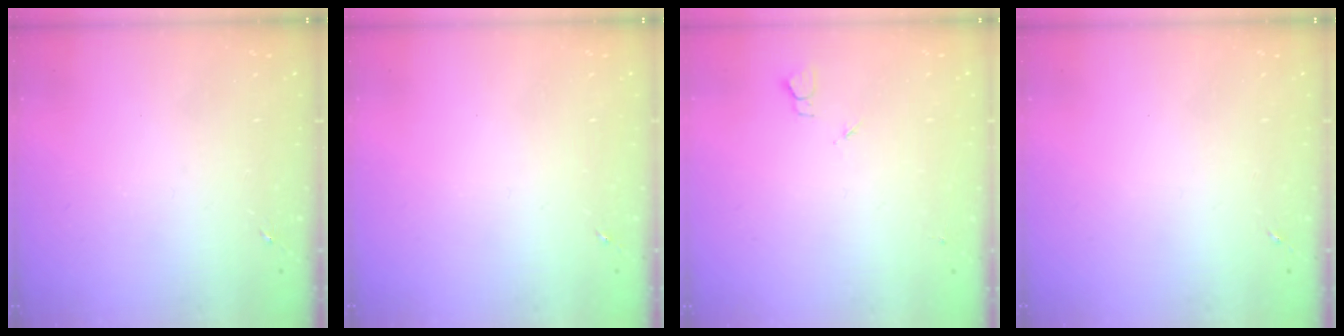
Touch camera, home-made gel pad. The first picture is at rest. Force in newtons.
{"total": 0.0}
{"total": 2.7, "press": 2.6, "slide": 0.3}
{"total": 0.0}